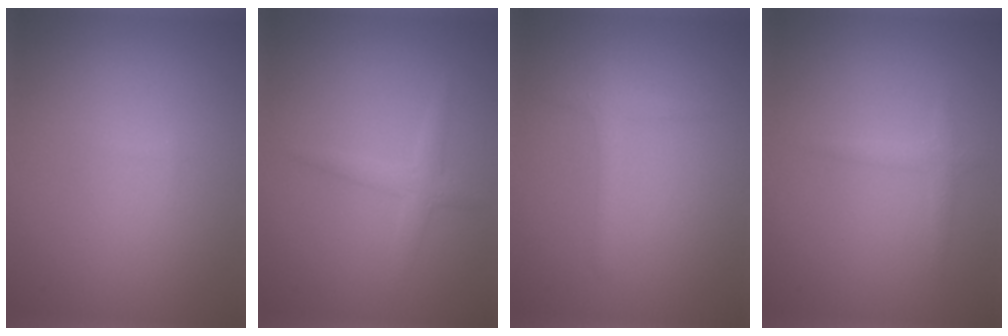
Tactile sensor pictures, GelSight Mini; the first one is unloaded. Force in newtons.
{"total": 1.8, "press": 1.8, "slide": 0.1}
{"total": 1.4, "press": 1.4, "slide": 0.1}
{"total": 1.1, "press": 1.1, "slide": 0.0}